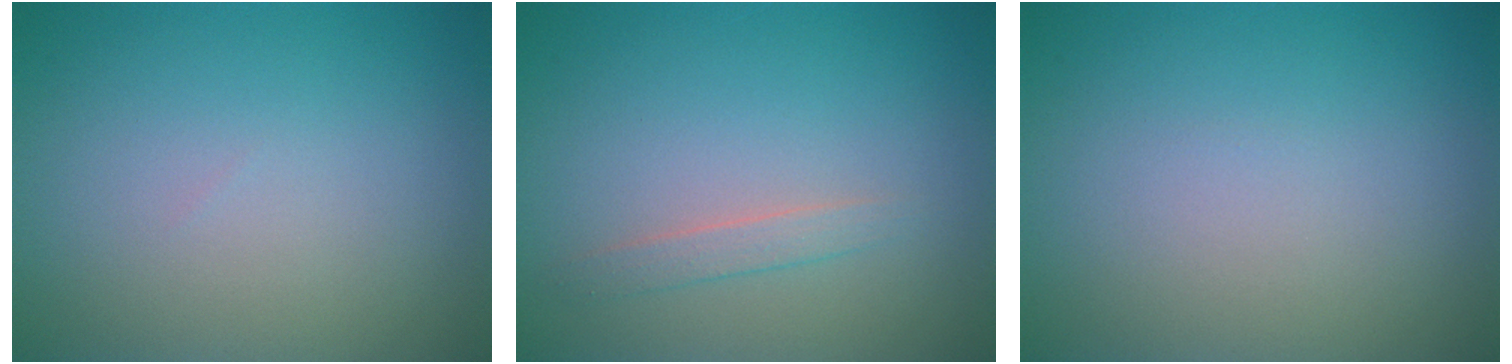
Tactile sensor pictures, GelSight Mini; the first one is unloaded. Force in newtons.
{"total": 1.3, "press": 1.3, "slide": 0.1}
{"total": 0.0}